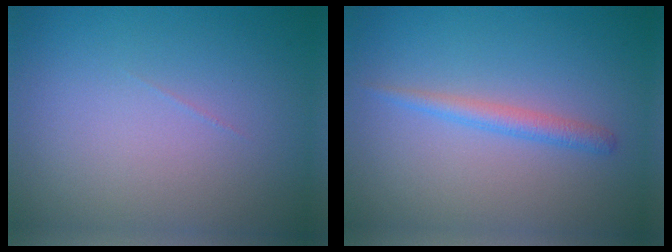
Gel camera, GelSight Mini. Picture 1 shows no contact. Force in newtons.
{"total": 1.7, "press": 1.7, "slide": 0.0}